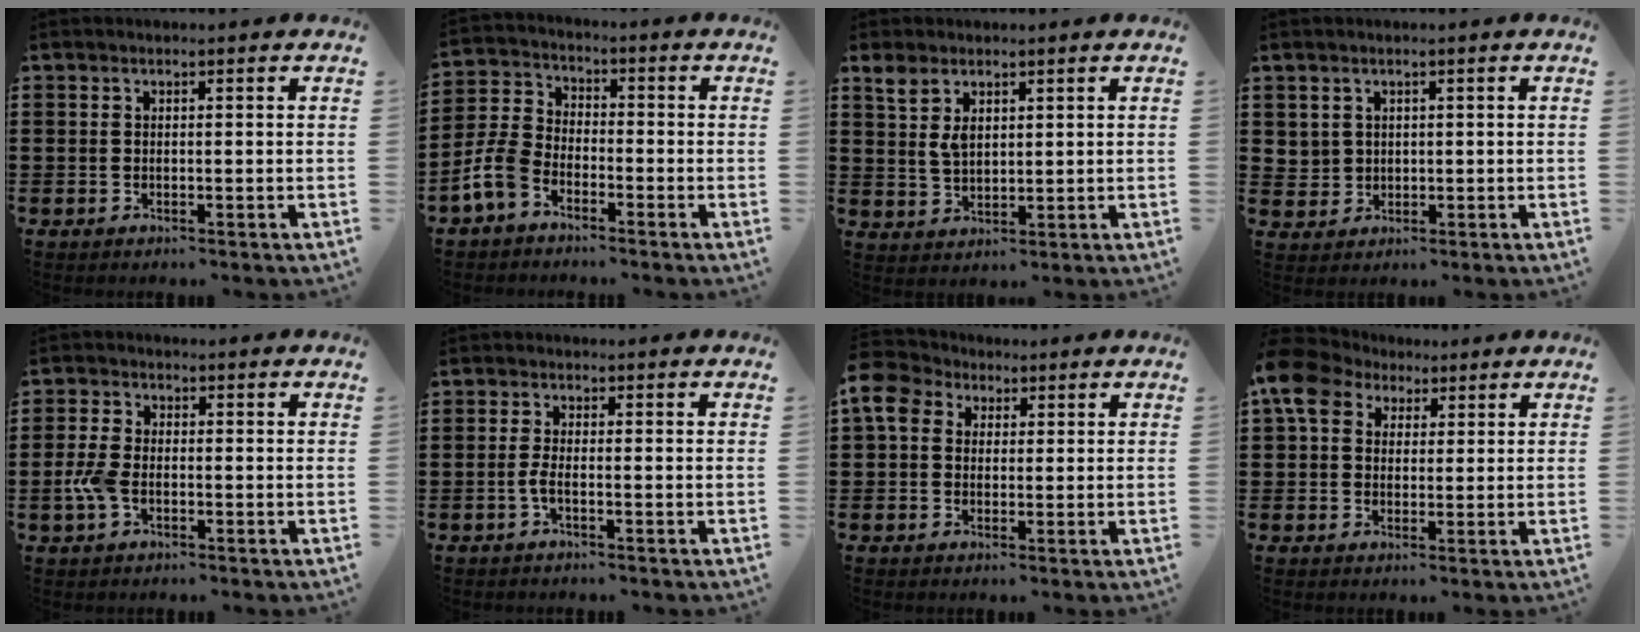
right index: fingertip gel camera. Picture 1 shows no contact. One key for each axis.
{"total": 5.9, "fx": -4.0, "fy": 3.0, "fz": 3.1, "tx": -0.099, "ty": 0.000, "tz": -0.089}
{"total": 4.1, "fx": 2.1, "fy": 2.2, "fz": 2.7, "tx": -0.061, "ty": 0.008, "tz": 0.038}
{"total": 2.1, "fx": 0.9, "fy": 1.9, "fz": 0.3, "tx": -0.016, "ty": 0.009, "tz": 0.017}
{"total": 4.3, "fx": -1.4, "fy": 2.4, "fz": 3.3, "tx": -0.086, "ty": -0.006, "tz": -0.030}
{"total": 0.7, "fx": -0.4, "fy": 0.1, "fz": 0.6, "tx": -0.013, "ty": -0.004, "tz": -0.006}
{"total": 5.8, "fx": 1.5, "fy": 5.0, "fz": 2.5, "tx": -0.082, "ty": 0.012, "tz": 0.024}
{"total": 7.6, "fx": 3.4, "fy": 6.1, "fz": 3.1, "tx": -0.102, "ty": 0.008, "tz": 0.062}